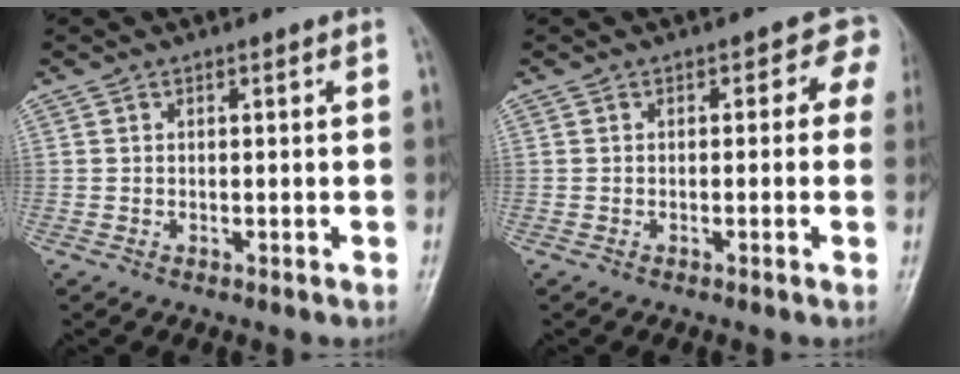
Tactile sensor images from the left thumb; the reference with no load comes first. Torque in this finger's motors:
{"motor_torque": [0.19, -0.13, -0.09, -0.07, -0.02]}